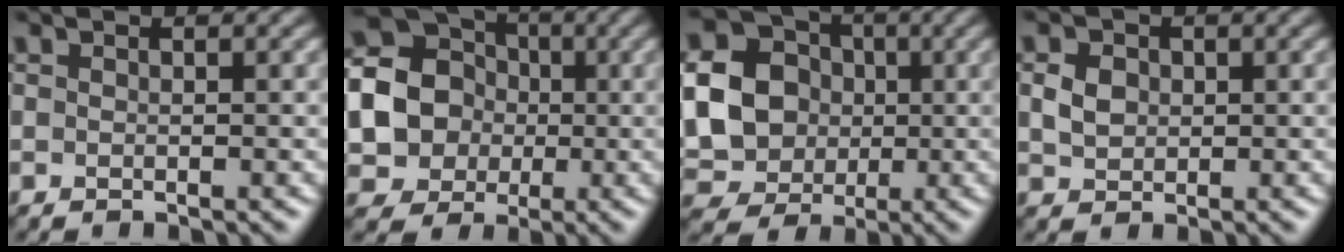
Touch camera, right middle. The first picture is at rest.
{"total": 17.0, "force": [-0.2, 15.9, 5.9], "torque": [-0.161, 0.007, -0.042]}
{"total": 14.3, "force": [0.7, 12.9, 6.2], "torque": [-0.186, 0.013, -0.010]}
{"total": 2.1, "force": [0.3, 1.8, 1.1], "torque": [-0.027, 0.001, 0.005]}